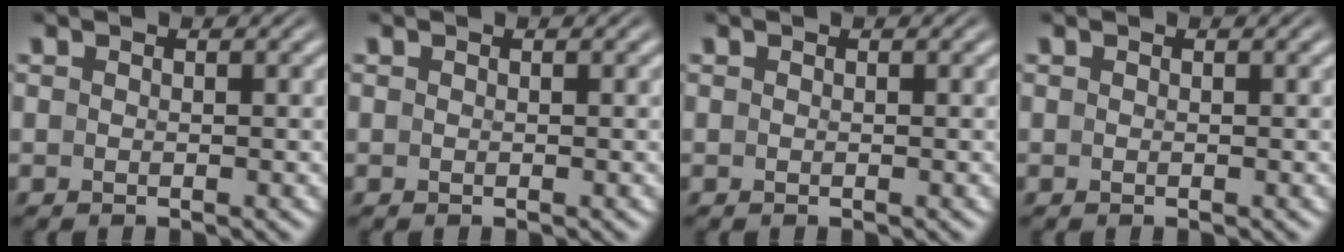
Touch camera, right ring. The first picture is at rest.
{"total": 0.0}
{"total": 0.0}
{"total": 0.0}